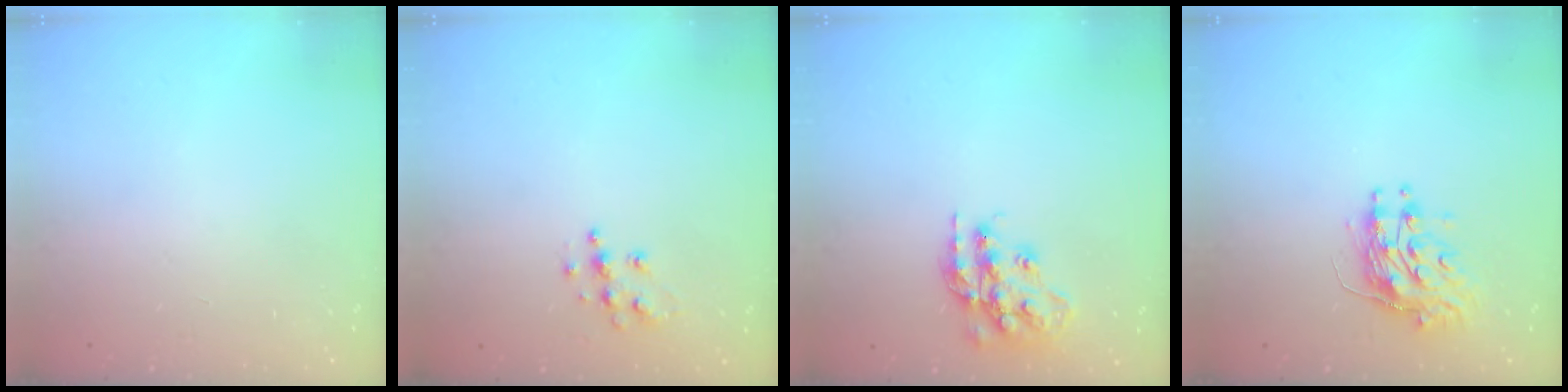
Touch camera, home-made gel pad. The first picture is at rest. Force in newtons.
{"total": 7.7, "press": 7.7, "slide": 0.3}
{"total": 16.5, "press": 16.5, "slide": 1.0}
{"total": 9.6, "press": 9.6, "slide": 0.3}